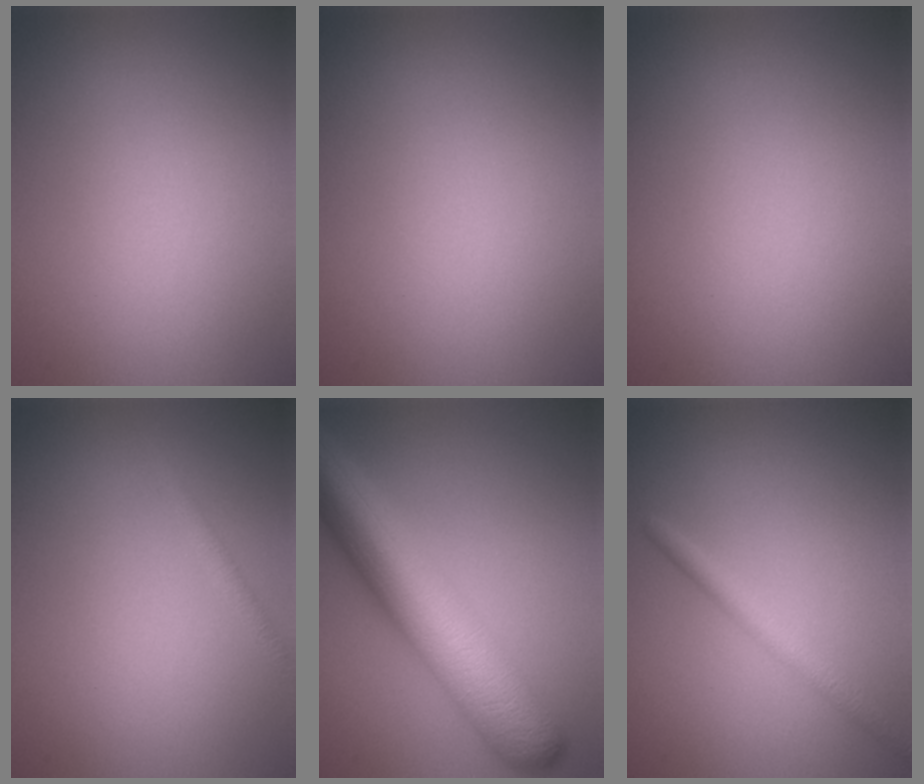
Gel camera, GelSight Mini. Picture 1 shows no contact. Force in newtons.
{"total": 0.0}
{"total": 0.0}
{"total": 1.1, "press": 1.1, "slide": 0.0}
{"total": 10.9, "press": 10.9, "slide": 0.1}
{"total": 2.2, "press": 2.2, "slide": 0.1}